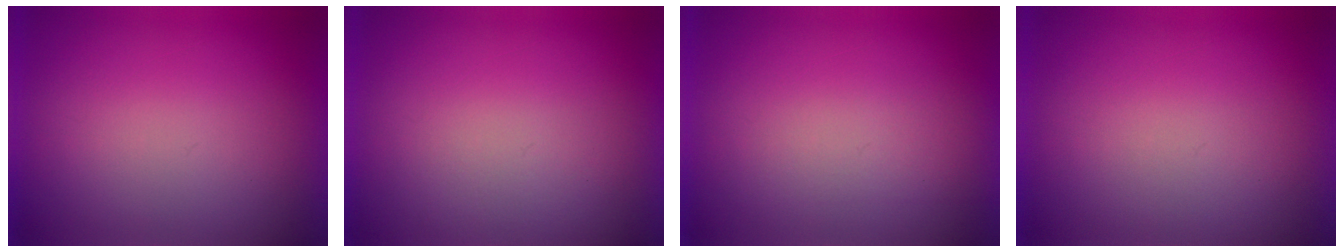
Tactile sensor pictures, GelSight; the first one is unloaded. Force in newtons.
{"total": 2.0}
{"total": 1.4}
{"total": 1.1}